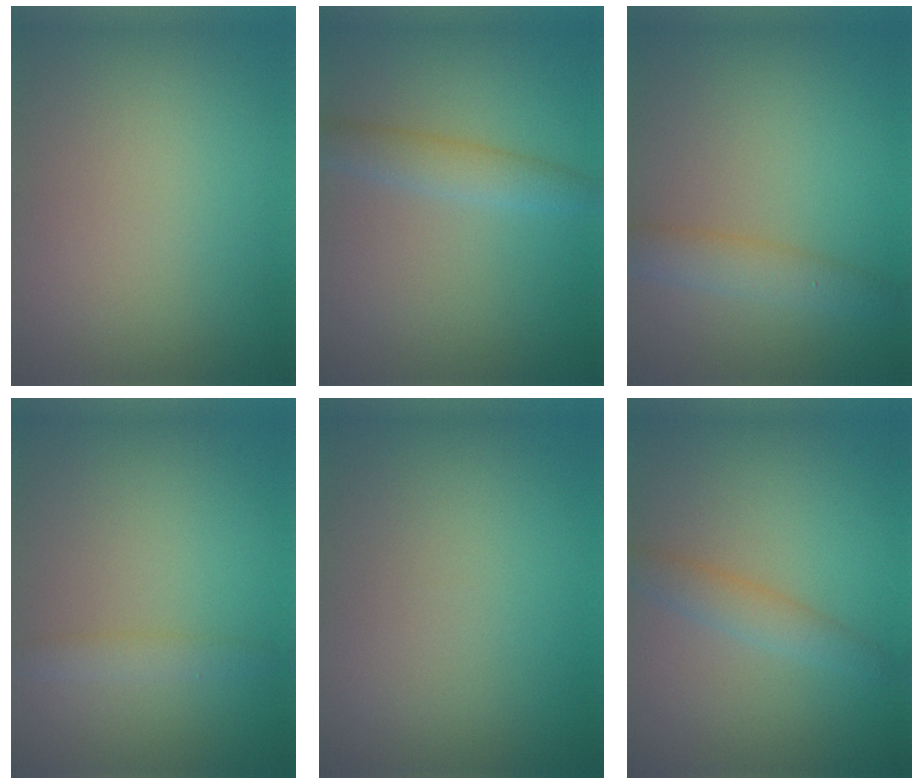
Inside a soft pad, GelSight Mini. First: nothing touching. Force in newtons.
{"total": 2.7, "press": 2.7, "slide": 0.2}
{"total": 2.9, "press": 2.9, "slide": 0.1}
{"total": 1.6, "press": 1.6, "slide": 0.0}
{"total": 0.0}
{"total": 2.3, "press": 2.3, "slide": 0.1}